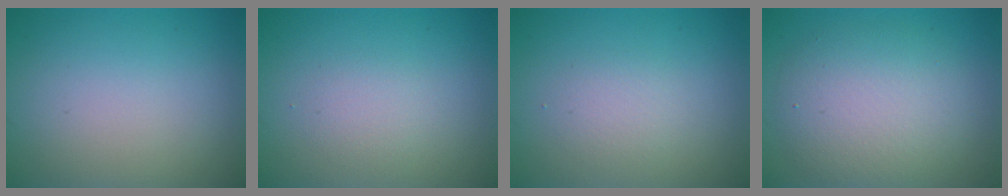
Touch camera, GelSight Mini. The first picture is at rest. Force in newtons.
{"total": 1.4, "press": 1.4, "slide": 0.1}
{"total": 1.6, "press": 1.6, "slide": 0.1}
{"total": 6.1, "press": 6.1, "slide": 0.1}